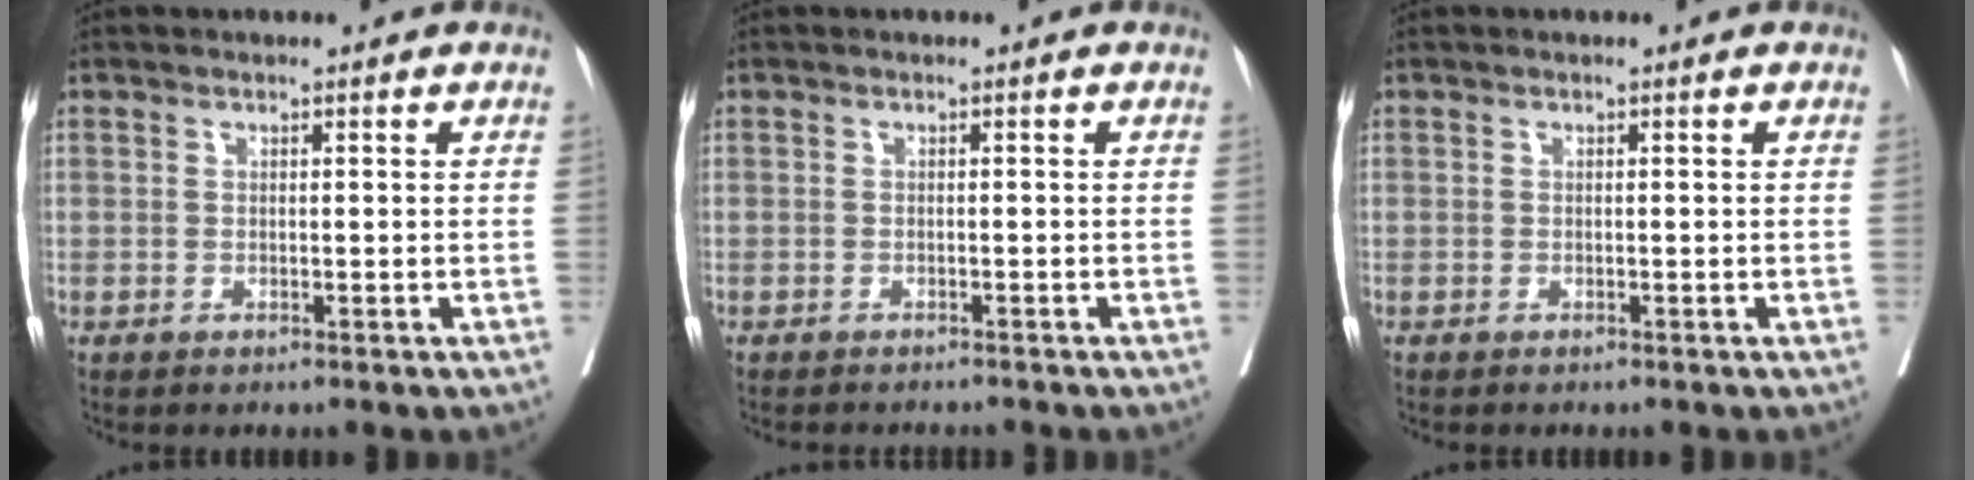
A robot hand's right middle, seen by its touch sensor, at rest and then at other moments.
{"total": 3.8, "force": [-3.6, 0.7, 1.0], "torque": [-0.007, -0.006, -0.046]}
{"total": 0.0}